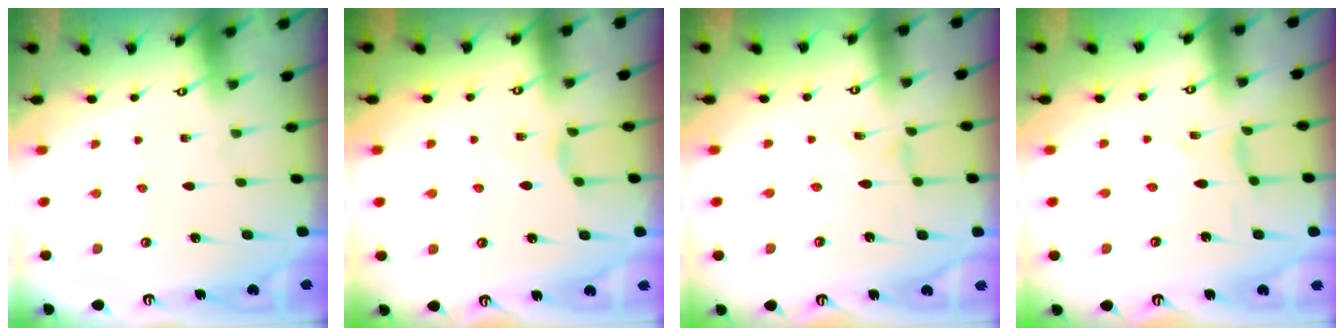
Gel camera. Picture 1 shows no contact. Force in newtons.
{"total": 2.0, "press": 2.0, "slide": 0.3}
{"total": 0.0}
{"total": 0.7, "press": 0.7, "slide": 0.2}